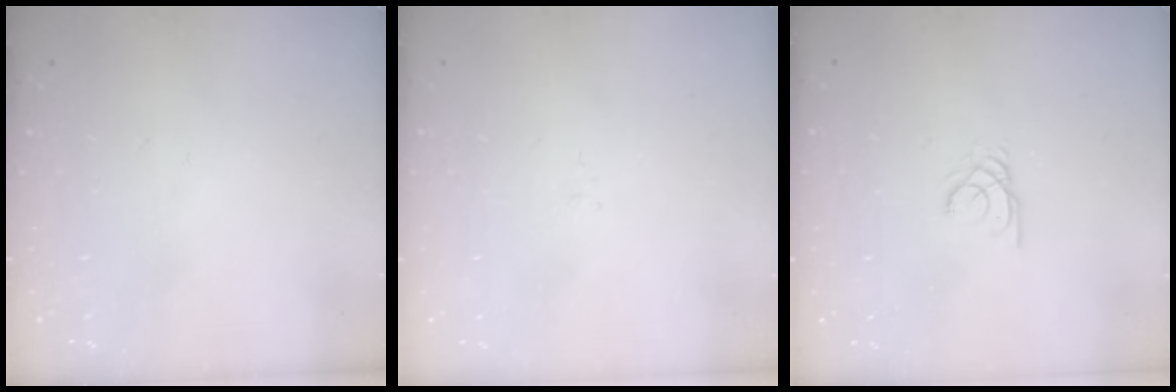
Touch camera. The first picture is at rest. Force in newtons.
{"total": 1.6, "press": 1.5, "slide": 0.3}
{"total": 2.0, "press": 2.0, "slide": 0.2}